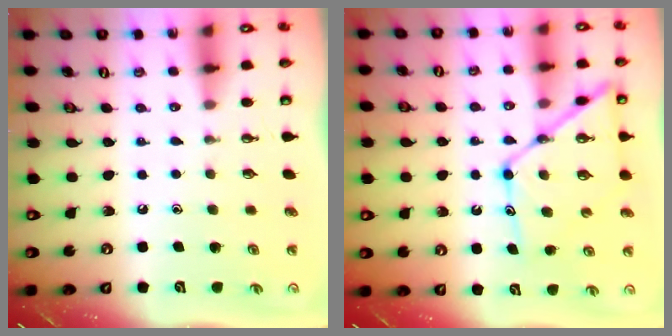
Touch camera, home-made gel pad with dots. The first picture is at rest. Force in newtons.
{"total": 15.0, "press": 15.0, "slide": 1.3}